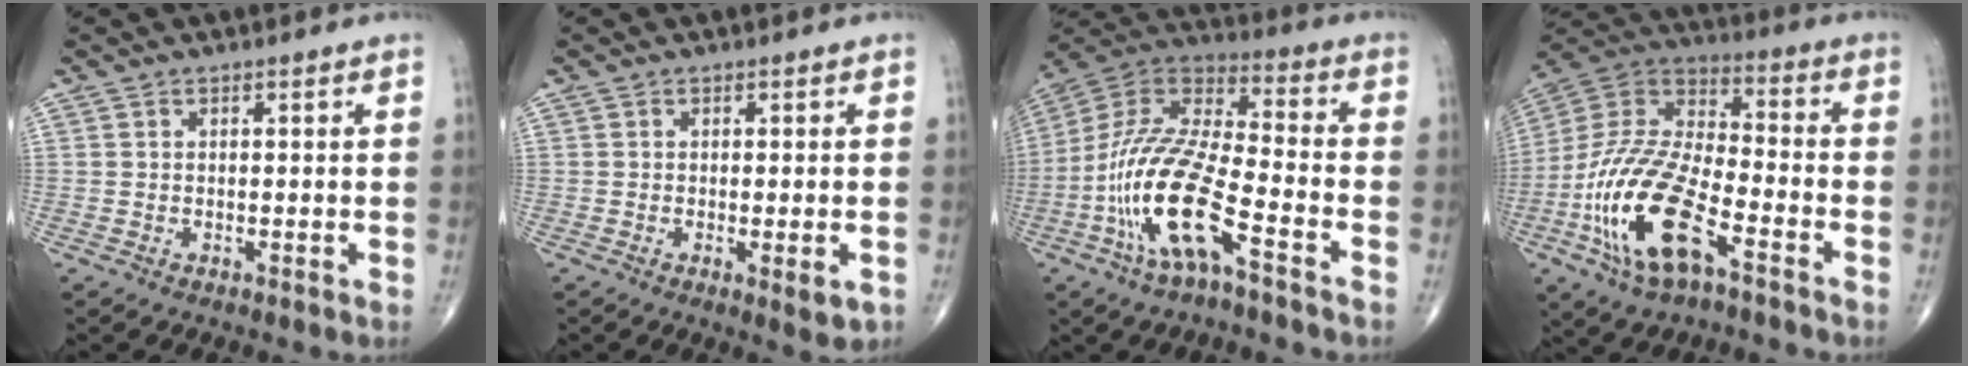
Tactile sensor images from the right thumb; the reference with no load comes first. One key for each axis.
{"total": 3.5, "fx": -1.0, "fy": 1.0, "fz": 3.2, "tx": -0.044, "ty": -0.010, "tz": -0.011}
{"total": 18.6, "fx": -7.9, "fy": 5.6, "fz": 15.8, "tx": -0.334, "ty": 0.047, "tz": -0.150}
{"total": 20.7, "fx": -9.0, "fy": 8.7, "fz": 16.5, "tx": -0.344, "ty": 0.042, "tz": -0.167}